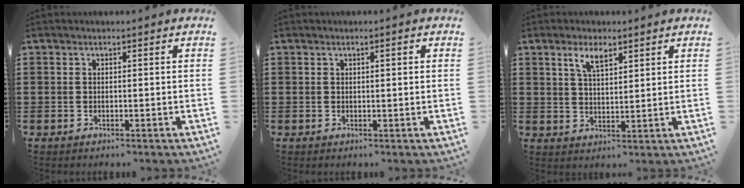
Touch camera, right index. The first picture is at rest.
{"total": 0.7, "force": [0.3, 0.0, 0.7], "torque": [-0.012, -0.001, 0.005]}
{"total": 3.9, "force": [2.4, 1.3, 2.7], "torque": [-0.053, 0.002, 0.040]}